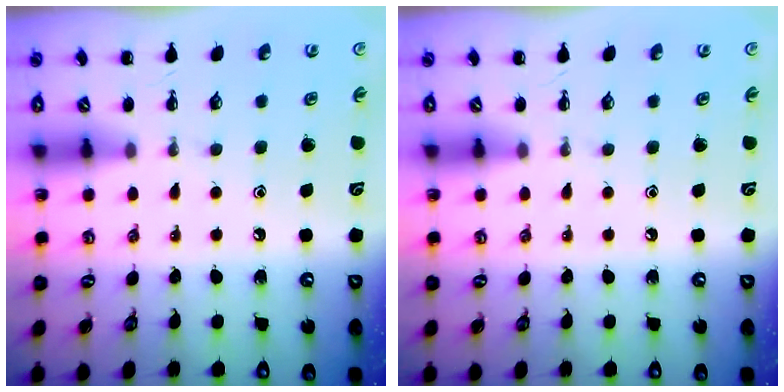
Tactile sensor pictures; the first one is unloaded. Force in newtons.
{"total": 0.0}